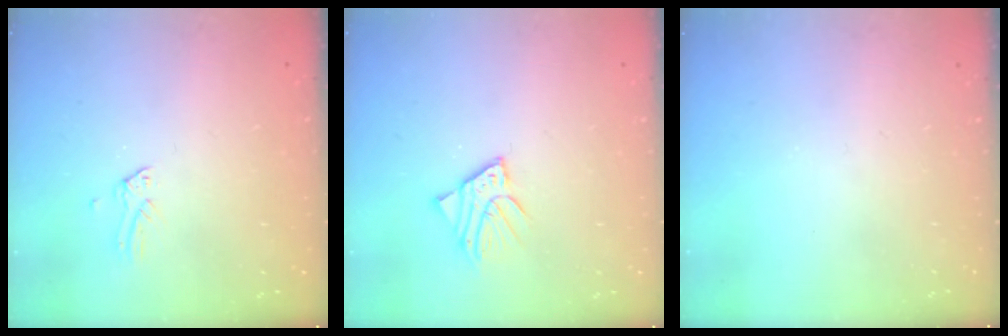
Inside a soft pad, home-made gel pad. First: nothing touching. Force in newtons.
{"total": 5.2, "press": 5.2, "slide": 0.6}
{"total": 0.0}